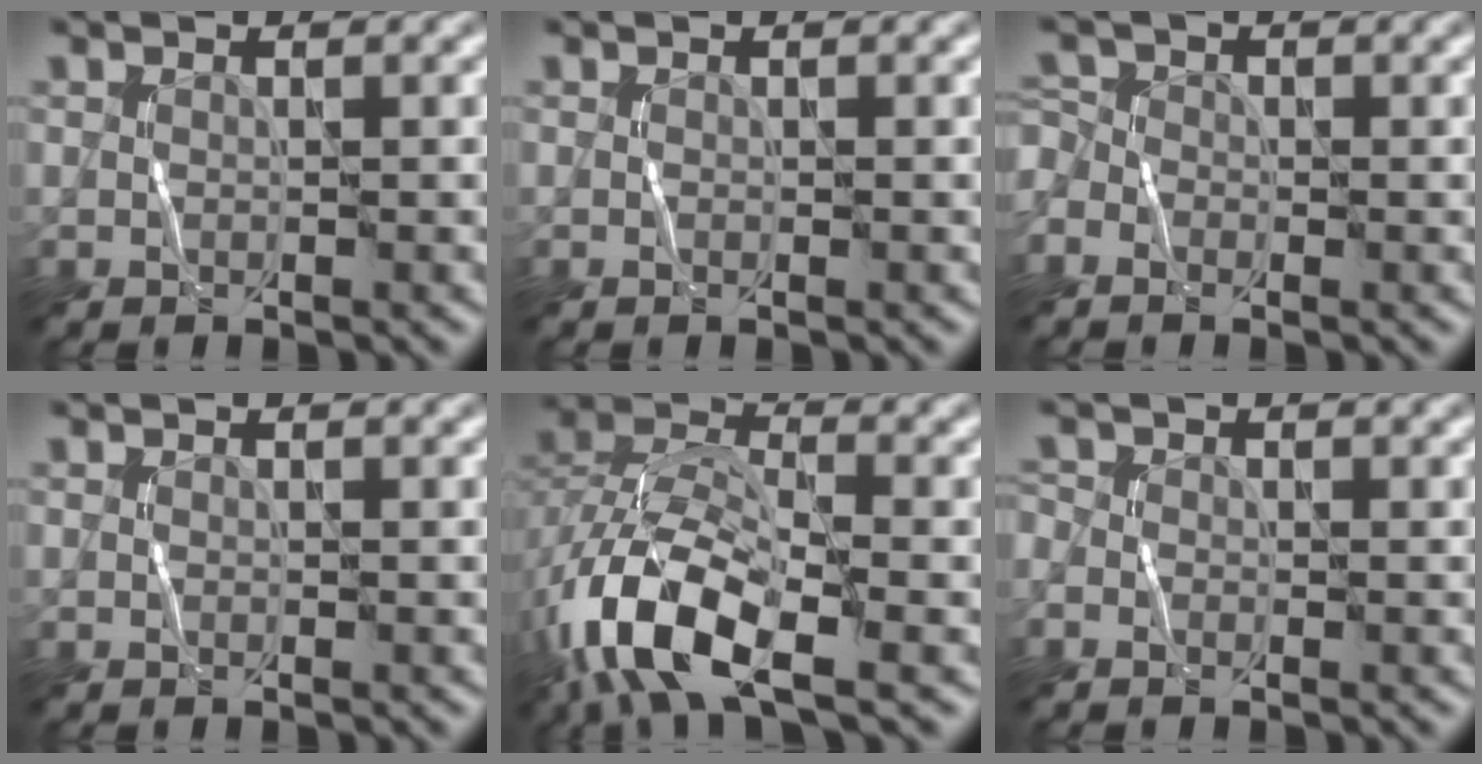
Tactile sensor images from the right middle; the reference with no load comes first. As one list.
[{"total": 0.0}, {"total": 2.5, "force": [-1.1, 1.9, 1.2], "torque": [-0.028, 0.005, -0.024]}, {"total": 0.0}, {"total": 9.6, "force": [-4.7, 4.2, 7.3], "torque": [-0.151, 0.003, -0.097]}, {"total": 1.1, "force": [-0.5, 0.8, 0.6], "torque": [-0.013, -0.001, -0.007]}]